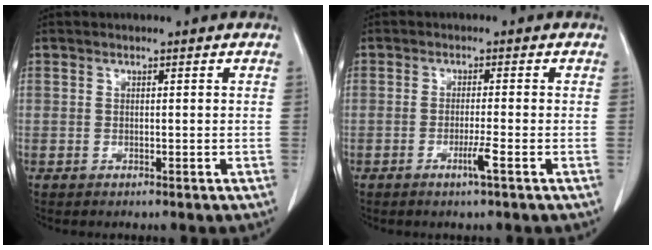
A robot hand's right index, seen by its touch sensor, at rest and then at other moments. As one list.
[{"total": 2.5, "force": [-1.3, -0.5, 2.1], "torque": [-0.040, -0.004, -0.025]}]